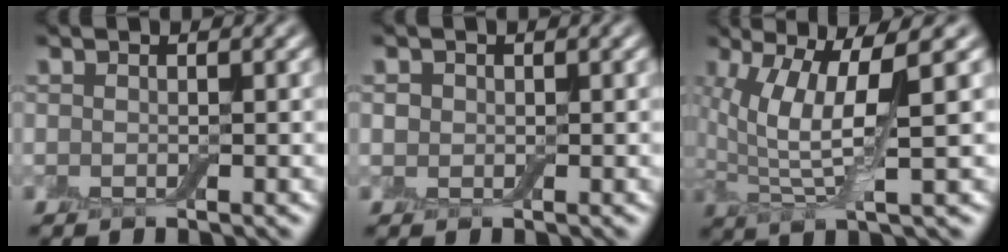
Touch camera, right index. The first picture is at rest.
{"total": 0.8, "force": [0.1, 0.8, 0.1], "torque": [0.000, 0.001, -0.001]}
{"total": 7.3, "force": [1.6, 1.8, 6.9], "torque": [-0.150, 0.000, 0.031]}